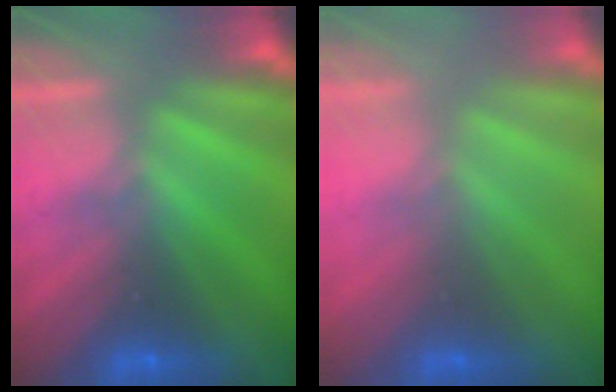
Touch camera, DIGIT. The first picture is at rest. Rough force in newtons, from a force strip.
{"total": 2.8}